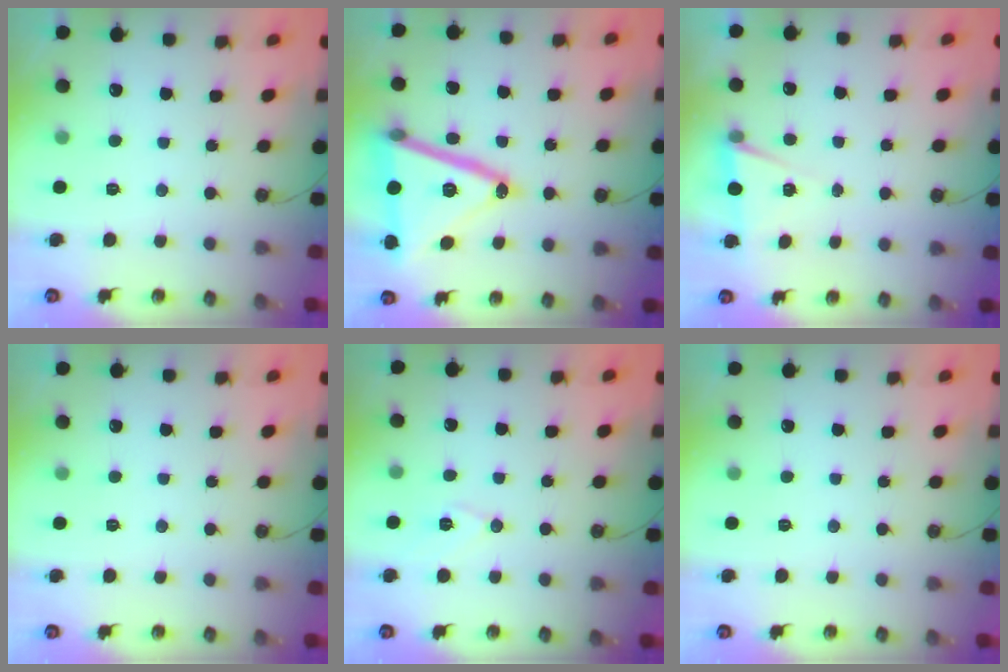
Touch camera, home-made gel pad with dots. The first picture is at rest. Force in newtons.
{"total": 24.8, "press": 24.6, "slide": 3.4}
{"total": 5.2, "press": 2.7, "slide": 4.5}
{"total": 0.0}
{"total": 7.3, "press": 6.1, "slide": 4.0}
{"total": 0.0}